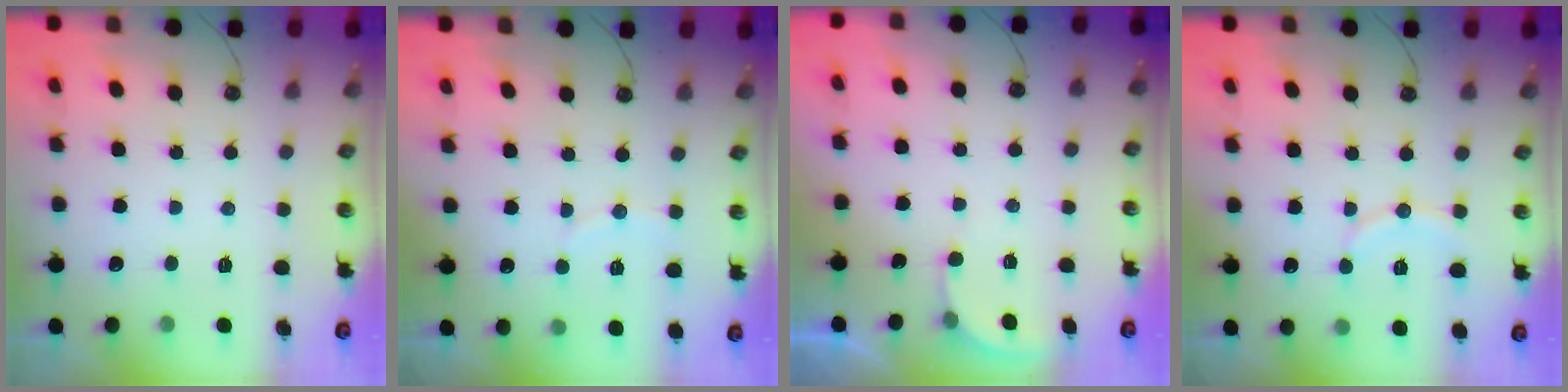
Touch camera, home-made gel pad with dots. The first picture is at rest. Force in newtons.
{"total": 4.5, "press": 4.4, "slide": 0.9}
{"total": 2.7, "press": 2.7, "slide": 0.3}
{"total": 7.6, "press": 7.6, "slide": 0.8}